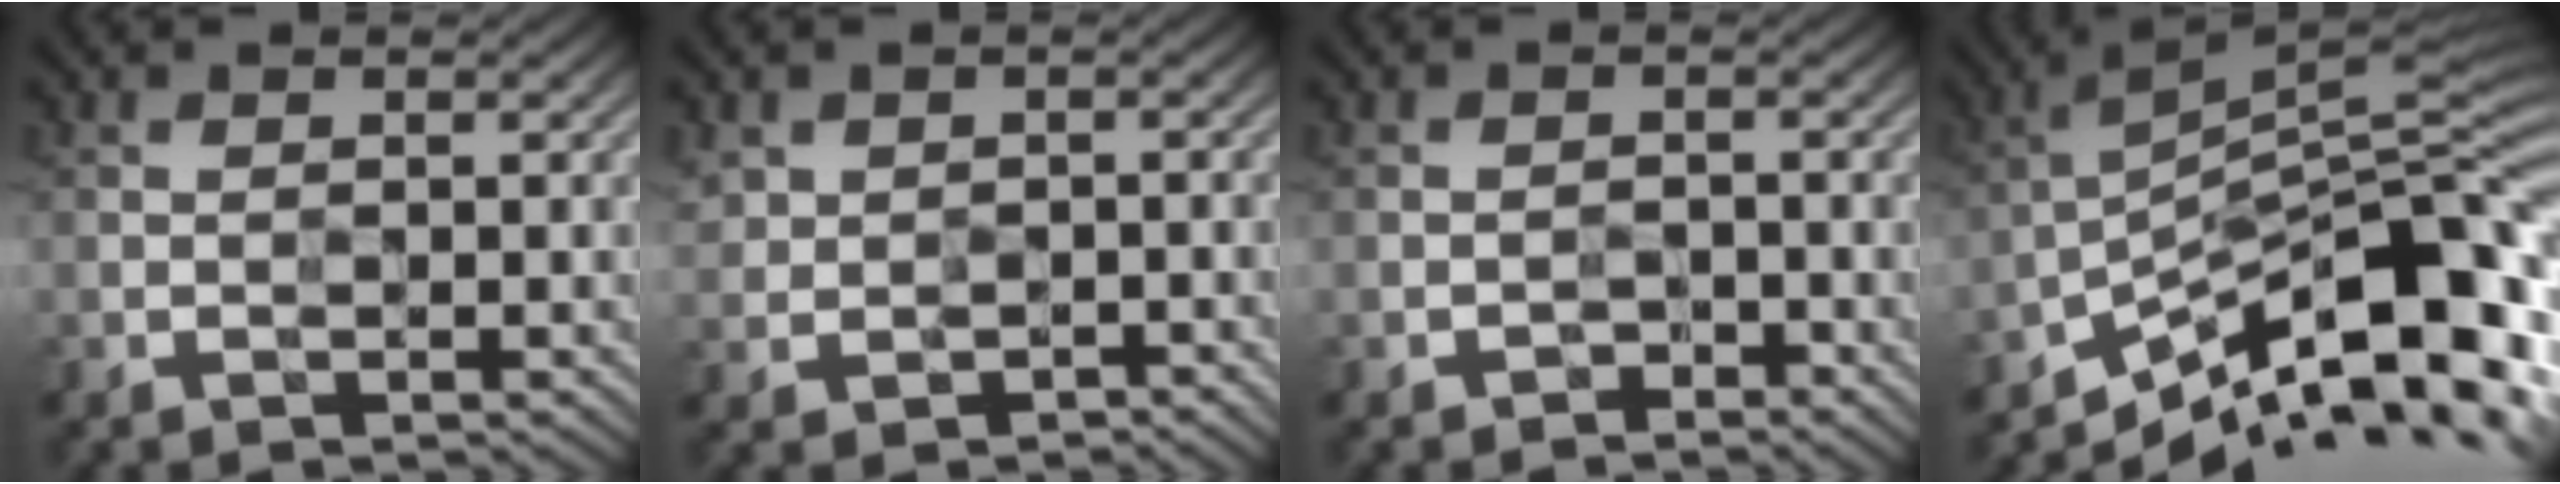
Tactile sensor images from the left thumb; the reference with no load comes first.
{"total": 3.5, "force": [-0.3, 3.2, 1.3], "torque": [-0.031, -0.018, -0.005]}
{"total": 1.2, "force": [-1.1, 0.5, 0.1], "torque": [0.005, 0.002, -0.023]}
{"total": 15.6, "force": [-8.4, 4.8, 12.2], "torque": [-0.191, 0.019, -0.157]}